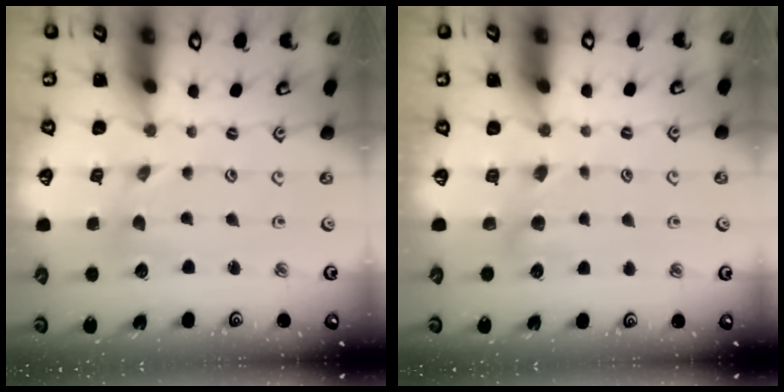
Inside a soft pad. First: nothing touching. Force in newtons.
{"total": 4.7, "press": 4.6, "slide": 0.7}